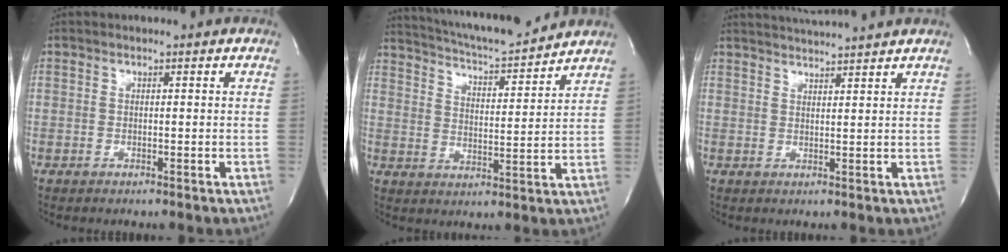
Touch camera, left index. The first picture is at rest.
{"total": 14.9, "force": [13.8, 1.1, 5.4], "torque": [-0.096, -0.001, 0.210]}
{"total": 6.8, "force": [6.4, -1.0, 2.0], "torque": [-0.037, 0.014, 0.095]}